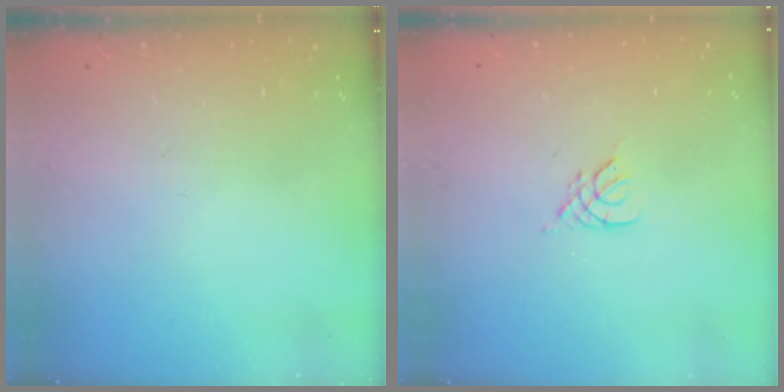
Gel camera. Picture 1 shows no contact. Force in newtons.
{"total": 2.7, "press": 2.7, "slide": 0.5}